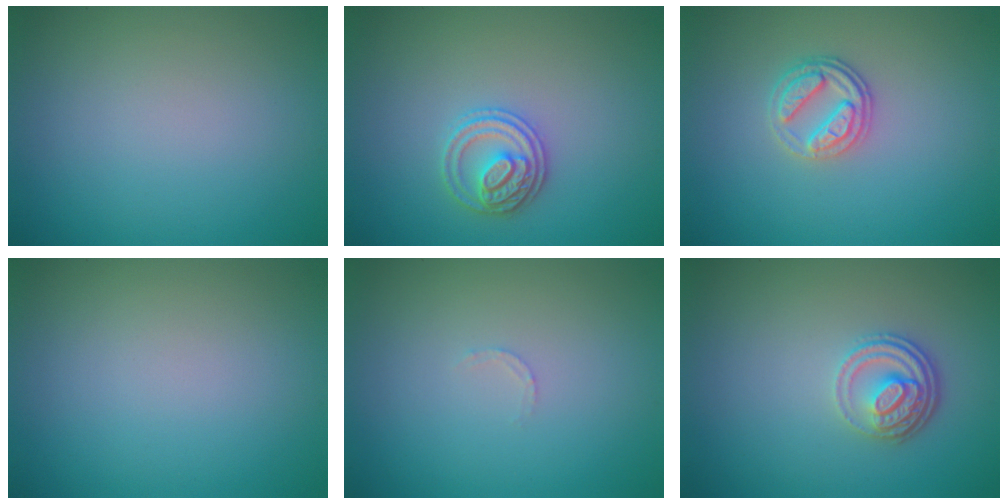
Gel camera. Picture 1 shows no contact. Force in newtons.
{"total": 2.7, "press": 2.7, "slide": 0.6}
{"total": 2.7, "press": 2.4, "slide": 1.1}
{"total": 0.0}
{"total": 0.7, "press": 0.6, "slide": 0.3}
{"total": 3.4, "press": 2.6, "slide": 2.3}